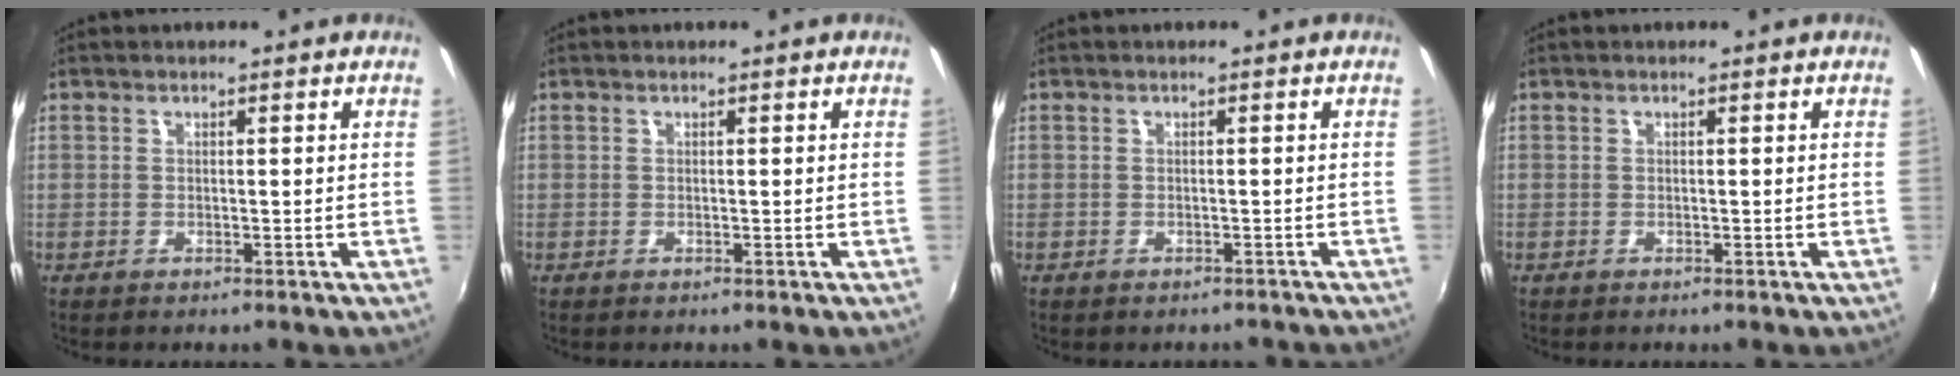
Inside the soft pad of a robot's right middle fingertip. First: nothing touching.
{"total": 0.0}
{"total": 2.8, "force": [-2.4, 1.1, 0.7], "torque": [-0.010, -0.008, -0.027]}
{"total": 0.0}